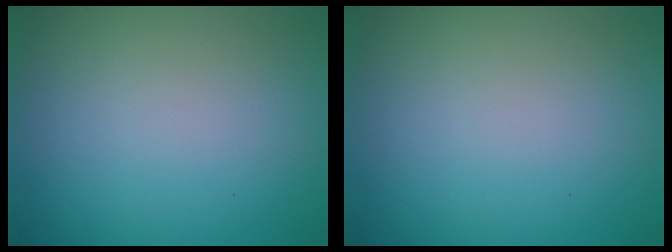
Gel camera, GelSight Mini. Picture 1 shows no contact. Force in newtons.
{"total": 0.0}